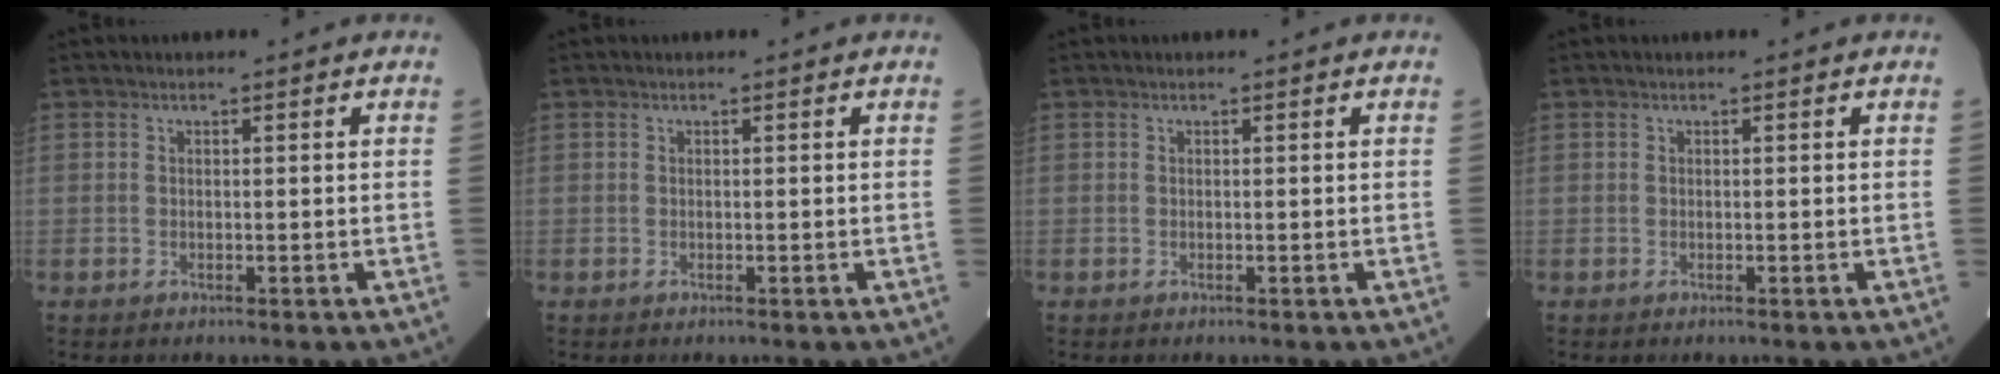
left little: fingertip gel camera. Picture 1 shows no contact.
{"total": 0.0}
{"total": 0.0}
{"total": 0.0}